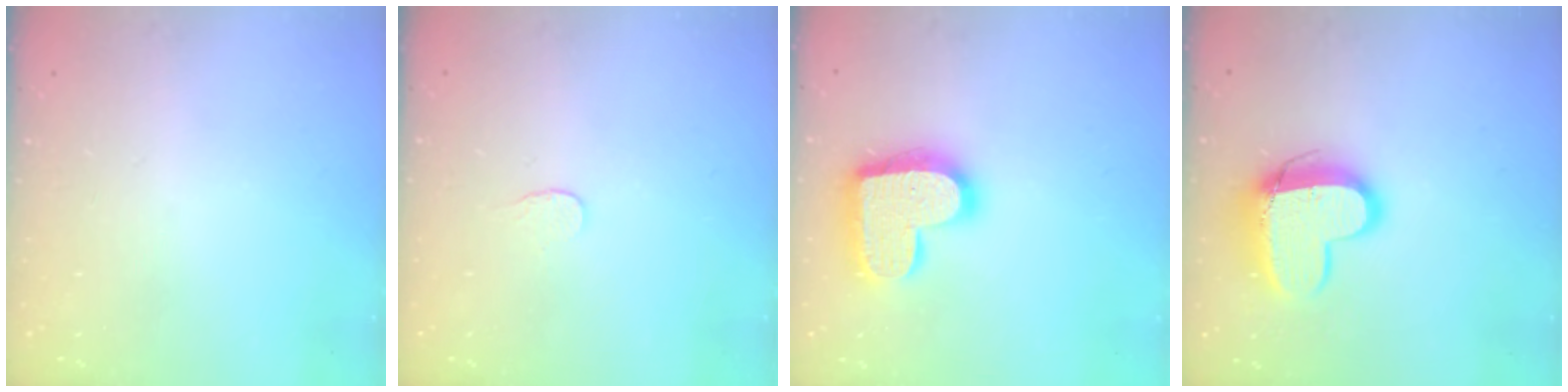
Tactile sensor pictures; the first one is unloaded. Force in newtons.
{"total": 3.3, "press": 3.3, "slide": 0.4}
{"total": 18.7, "press": 18.7, "slide": 1.2}
{"total": 13.1, "press": 13.0, "slide": 1.1}